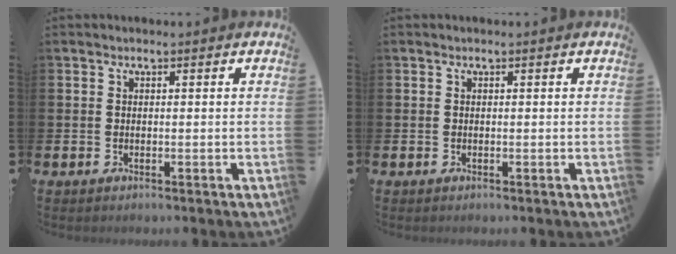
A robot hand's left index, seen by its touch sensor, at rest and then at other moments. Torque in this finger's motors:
{"motor_torque": [0.01, 0.11, -0.03, -0.01]}